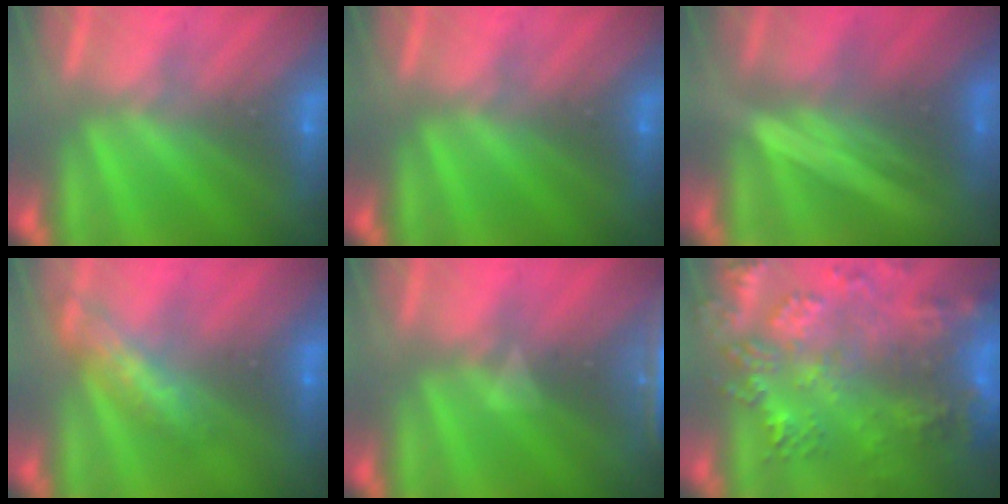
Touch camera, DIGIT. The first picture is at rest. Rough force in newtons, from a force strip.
{"total": 0.0}
{"total": 1.5}
{"total": 2.7}
{"total": 9.1}
{"total": 9.3}